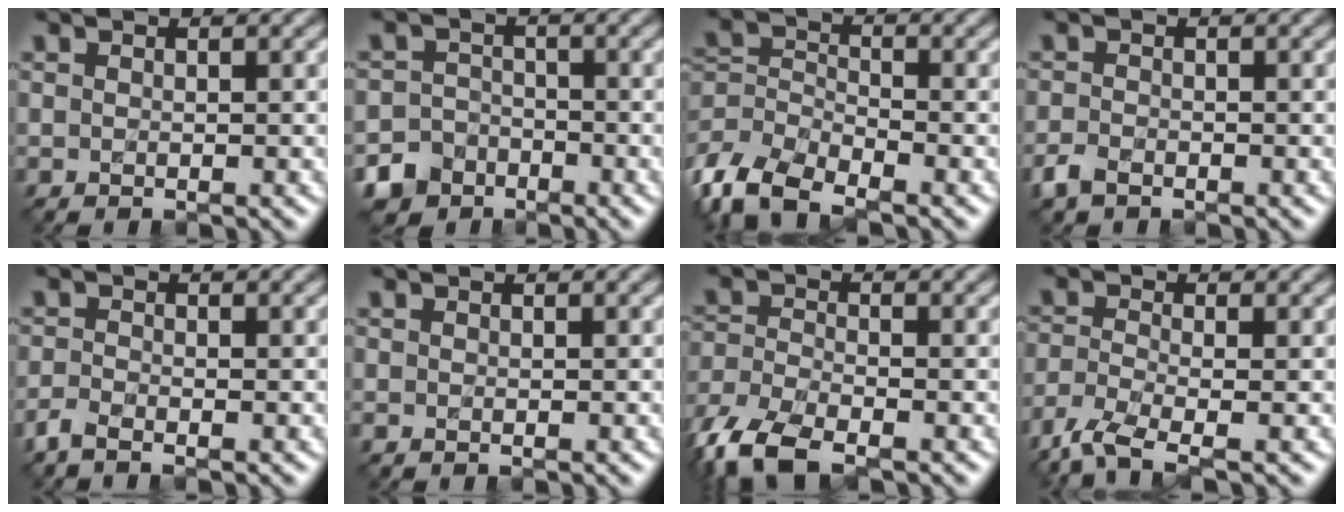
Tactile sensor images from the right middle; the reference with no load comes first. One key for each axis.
{"total": 4.9, "fx": -3.7, "fy": 3.3, "fz": -0.2, "tx": 0.018, "ty": -0.001, "tz": -0.065}
{"total": 6.0, "fx": -4.3, "fy": 2.8, "fz": 3.1, "tx": -0.074, "ty": 0.003, "tz": -0.095}
{"total": 1.1, "fx": -1.0, "fy": 0.4, "fz": 0.2, "tx": -0.016, "ty": 0.004, "tz": -0.027}
{"total": 1.4, "fx": -1.3, "fy": 0.0, "fz": 0.4, "tx": -0.019, "ty": -0.005, "tz": -0.037}
{"total": 0.0}
{"total": 6.5, "fx": -4.8, "fy": 2.4, "fz": 3.7, "tx": -0.094, "ty": -0.013, "tz": -0.102}
{"total": 4.5, "fx": -3.4, "fy": 1.1, "fz": 2.7, "tx": -0.070, "ty": -0.007, "tz": -0.080}